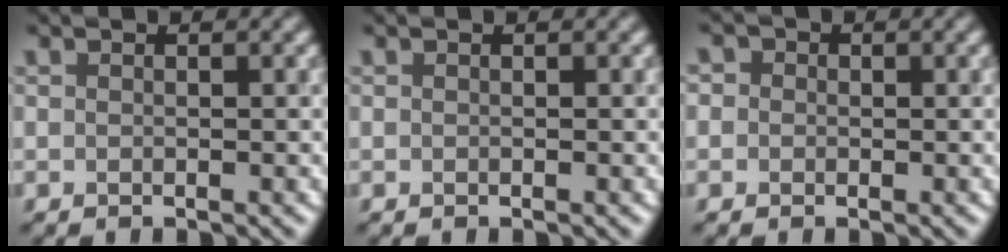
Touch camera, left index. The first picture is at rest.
{"total": 0.0}
{"total": 1.2, "force": [-0.5, -0.1, -1.0], "torque": [0.005, -0.003, 0.004]}